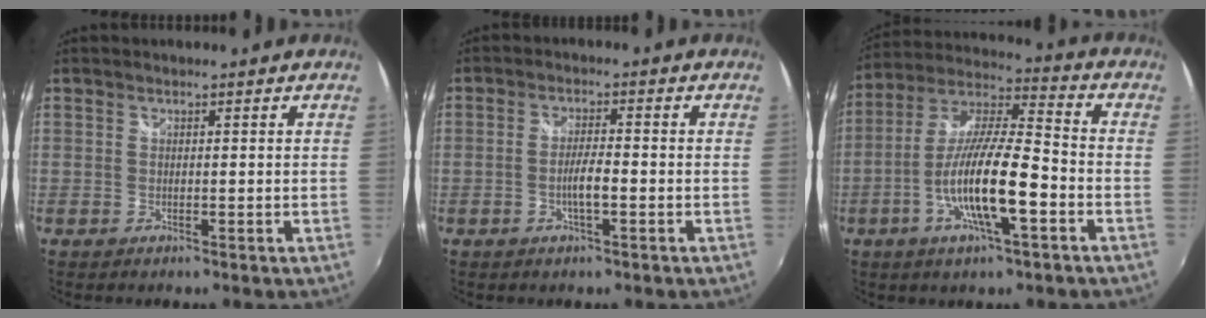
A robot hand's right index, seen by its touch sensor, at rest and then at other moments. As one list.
[{"total": 3.6, "force": [-1.3, 0.5, 3.3], "torque": [-0.065, 0.001, -0.024]}, {"total": 14.3, "force": [-5.2, 2.6, 13.1], "torque": [-0.261, -0.004, -0.101]}]